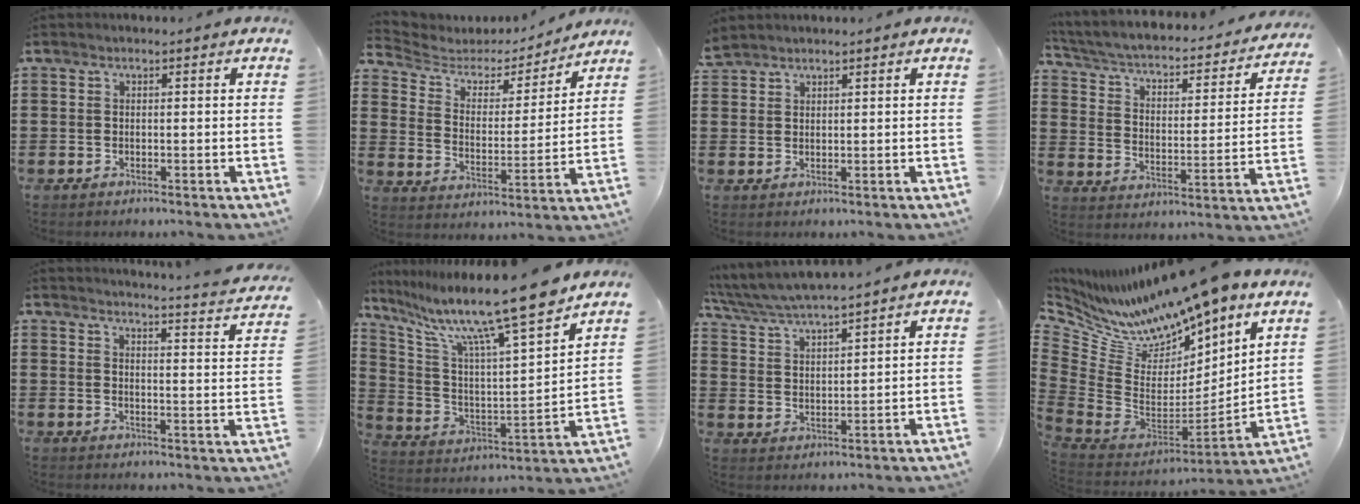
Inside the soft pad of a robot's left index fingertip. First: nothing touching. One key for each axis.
{"total": 3.9, "fx": 3.1, "fy": 2.1, "fz": 0.9, "tx": -0.045, "ty": -0.020, "tz": 0.043}
{"total": 2.3, "fx": 2.2, "fy": 0.5, "fz": 0.0, "tx": -0.006, "ty": 0.002, "tz": 0.045}
{"total": 2.6, "fx": 1.6, "fy": 1.2, "fz": 1.7, "tx": -0.047, "ty": -0.022, "tz": 0.014}
{"total": 3.3, "fx": 3.1, "fy": -0.7, "fz": 0.7, "tx": -0.023, "ty": -0.034, "tz": 0.046}
{"total": 13.7, "fx": 11.0, "fy": 0.2, "fz": 8.2, "tx": -0.178, "ty": -0.076, "tz": 0.175}
{"total": 5.2, "fx": 5.0, "fy": -0.1, "fz": 1.4, "tx": -0.048, "ty": -0.026, "tz": 0.087}
{"total": 11.2, "fx": 10.5, "fy": 2.7, "fz": 2.9, "tx": -0.124, "ty": -0.093, "tz": 0.175}